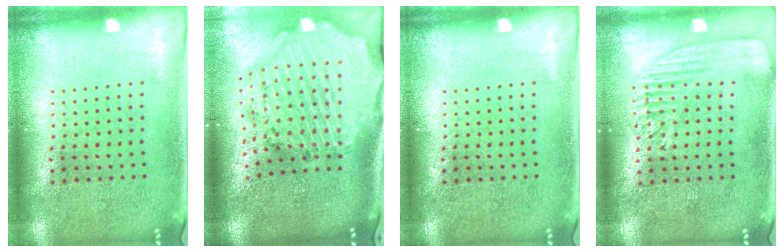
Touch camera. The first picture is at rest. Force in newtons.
{"total": 3.3, "press": 2.8, "slide": 1.7}
{"total": 0.0}
{"total": 1.6, "press": 1.5, "slide": 0.6}